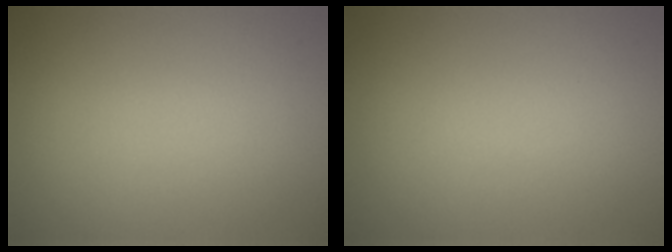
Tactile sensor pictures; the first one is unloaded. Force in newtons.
{"total": 0.0}